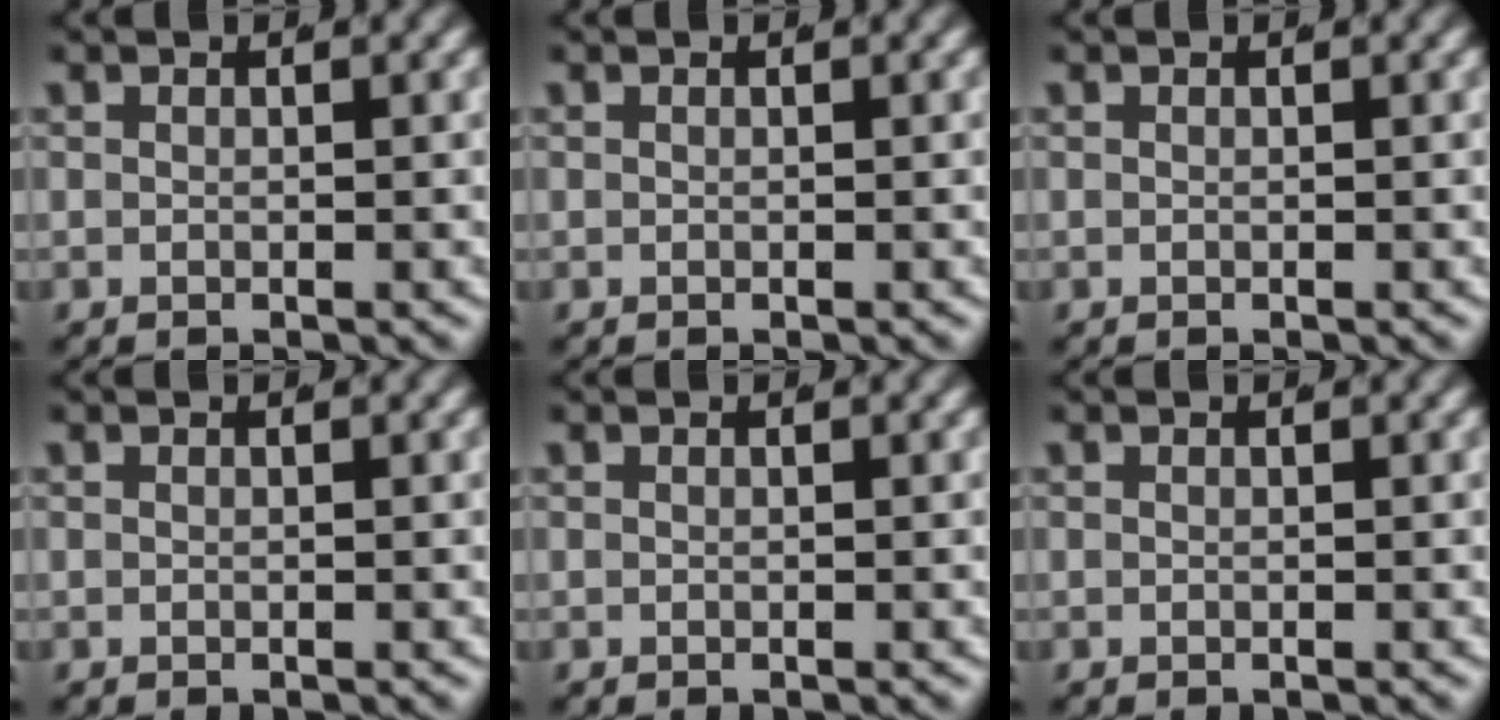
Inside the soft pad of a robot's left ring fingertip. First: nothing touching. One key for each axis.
{"total": 0.0}
{"total": 0.0}
{"total": 0.0}
{"total": 0.0}
{"total": 0.0}